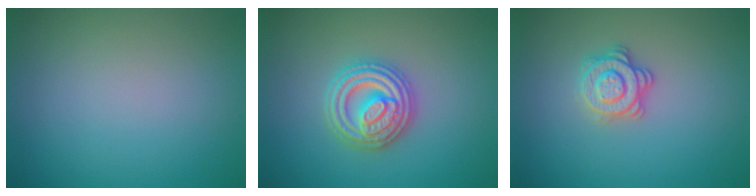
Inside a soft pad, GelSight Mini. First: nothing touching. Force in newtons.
{"total": 5.0, "press": 4.9, "slide": 0.6}
{"total": 2.8, "press": 2.6, "slide": 1.1}